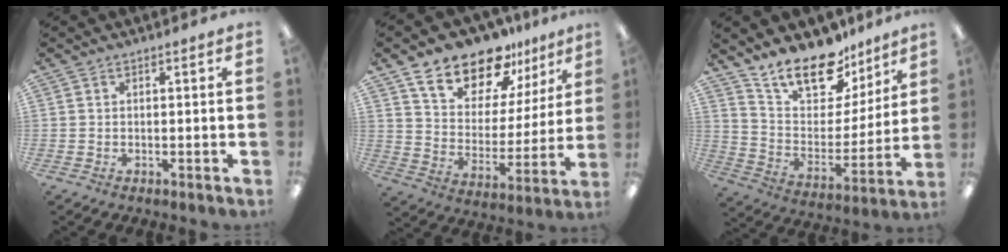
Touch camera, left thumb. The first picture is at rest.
{"total": 15.7, "force": [13.1, 7.1, 4.9], "torque": [-0.096, -0.098, 0.240]}
{"total": 18.1, "force": [14.2, 8.4, 7.5], "torque": [-0.135, -0.100, 0.257]}